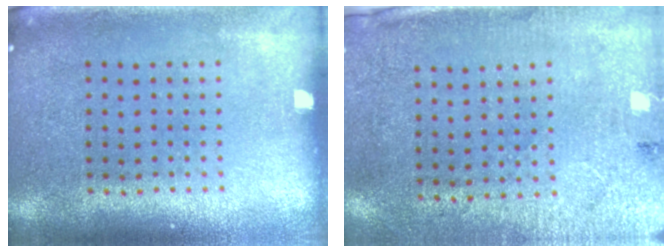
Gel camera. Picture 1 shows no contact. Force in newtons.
{"total": 2.7, "press": 2.3, "slide": 1.5}